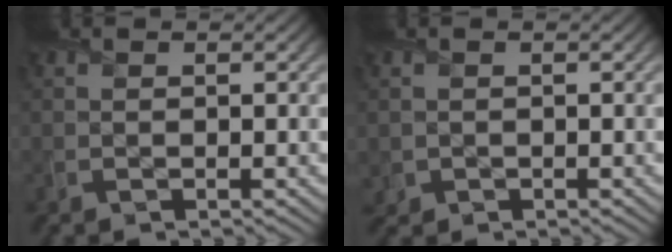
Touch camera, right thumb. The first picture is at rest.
{"total": 1.1, "force": [0.1, 1.1, 0.1], "torque": [-0.007, -0.008, 0.001]}